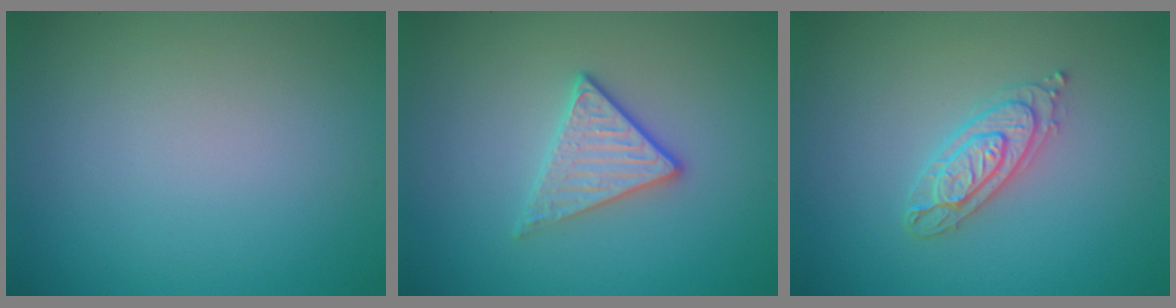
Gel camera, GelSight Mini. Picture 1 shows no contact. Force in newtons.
{"total": 2.7, "press": 2.4, "slide": 1.2}
{"total": 2.6, "press": 2.5, "slide": 0.5}